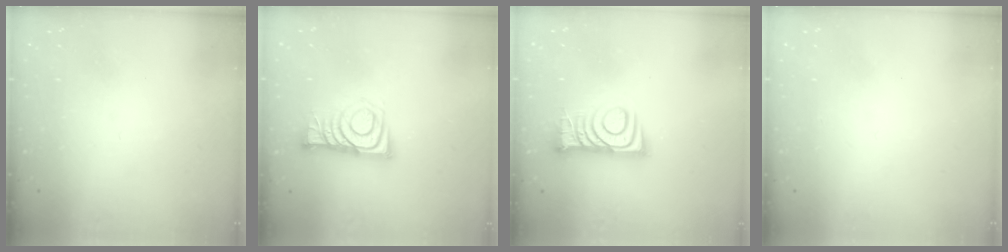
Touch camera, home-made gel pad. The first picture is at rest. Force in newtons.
{"total": 8.2, "press": 8.2, "slide": 0.9}
{"total": 10.8, "press": 10.8, "slide": 0.9}
{"total": 1.5, "press": 1.5, "slide": 0.1}